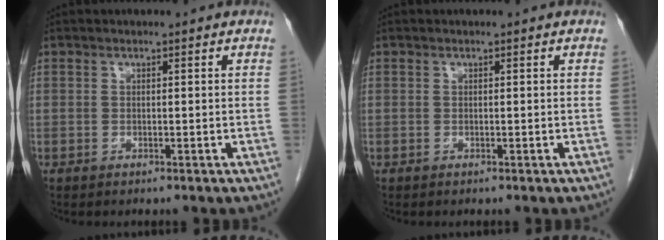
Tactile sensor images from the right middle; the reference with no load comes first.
{"total": 0.0}